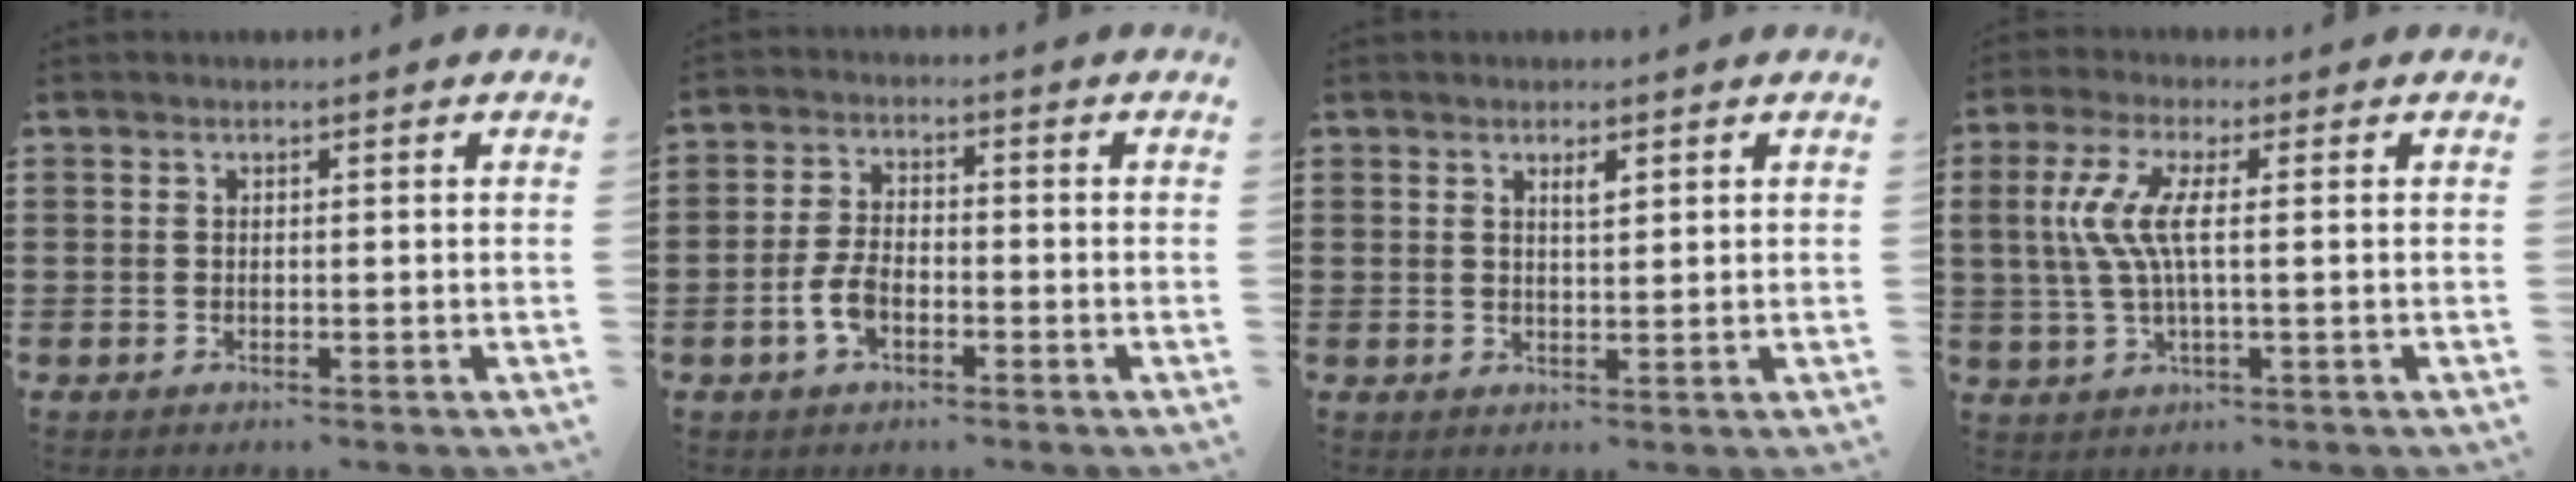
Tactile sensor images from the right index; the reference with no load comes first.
{"total": 4.9, "force": [-1.7, 2.6, 3.8], "torque": [-0.092, -0.003, -0.037]}
{"total": 1.6, "force": [1.0, 0.5, 1.2], "torque": [-0.016, -0.001, 0.016]}
{"total": 6.9, "force": [0.4, 1.3, 6.8], "torque": [-0.162, -0.014, -0.007]}